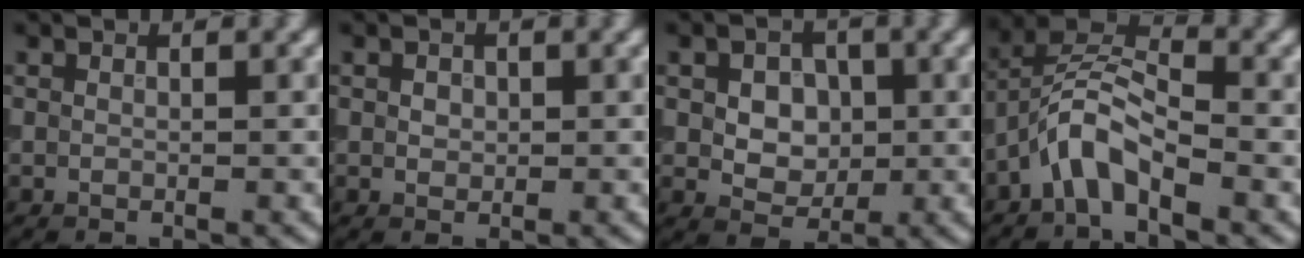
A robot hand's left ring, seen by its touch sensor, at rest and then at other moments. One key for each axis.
{"total": 1.1, "fx": 0.2, "fy": 0.9, "fz": 0.6, "tx": -0.010, "ty": 0.000, "tz": 0.002}
{"total": 4.4, "fx": 0.4, "fy": 3.3, "fz": 2.9, "tx": -0.040, "ty": 0.004, "tz": -0.001}
{"total": 4.9, "fx": -2.9, "fy": 1.6, "fz": 3.5, "tx": -0.070, "ty": 0.017, "tz": -0.065}